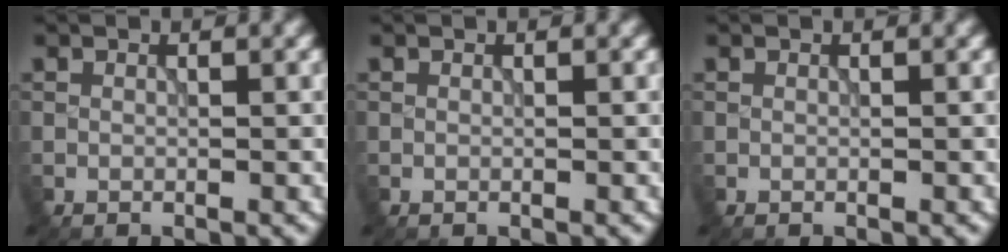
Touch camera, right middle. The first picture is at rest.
{"total": 0.0}
{"total": 0.0}